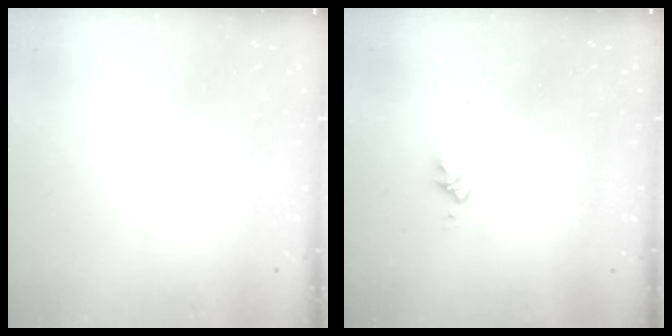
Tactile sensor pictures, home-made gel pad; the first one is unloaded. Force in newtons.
{"total": 2.6, "press": 2.6, "slide": 0.4}